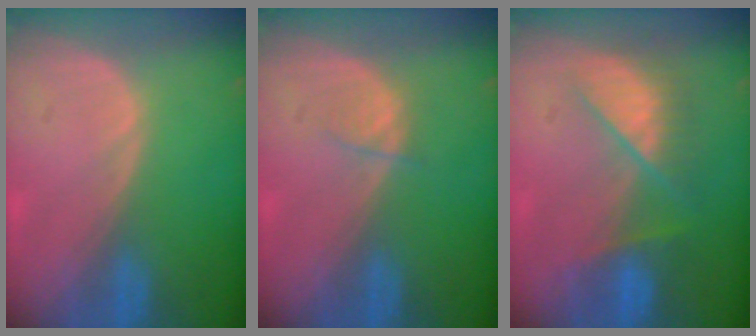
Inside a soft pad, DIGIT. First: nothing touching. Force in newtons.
{"total": 1.6, "press": 1.5, "slide": 0.2}
{"total": 7.1, "press": 7.0, "slide": 1.4}